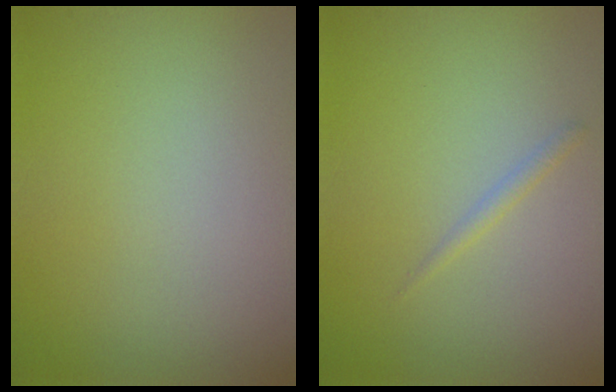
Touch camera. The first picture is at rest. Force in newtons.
{"total": 0.7, "press": 0.7, "slide": 0.0}